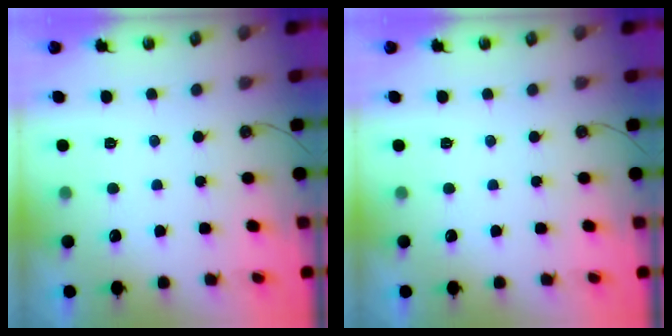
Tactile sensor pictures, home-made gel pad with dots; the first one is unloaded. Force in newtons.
{"total": 0.0}